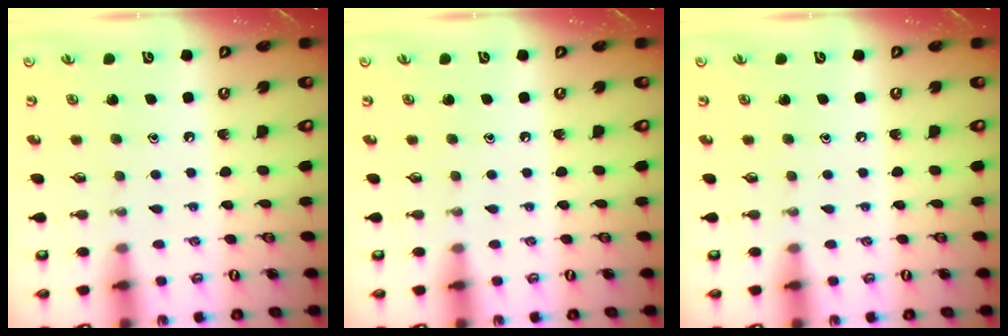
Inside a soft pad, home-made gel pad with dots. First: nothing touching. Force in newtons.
{"total": 0.0}
{"total": 0.0}